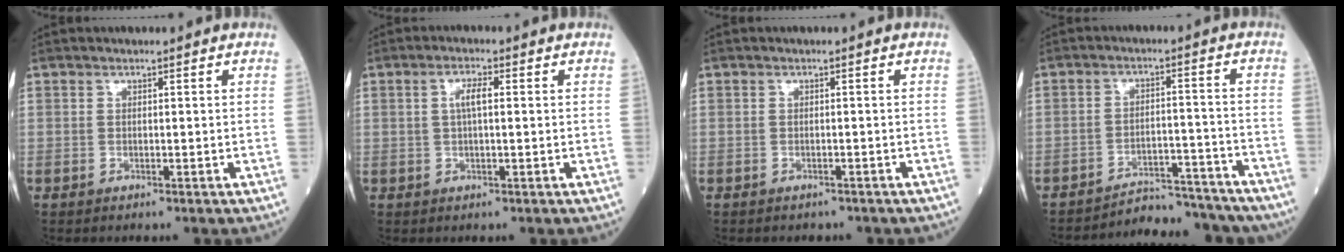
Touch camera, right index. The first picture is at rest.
{"total": 2.9, "force": [0.5, 0.6, 2.8], "torque": [-0.057, 0.007, 0.009]}
{"total": 3.3, "force": [-2.8, 1.4, 0.8], "torque": [-0.014, 0.000, -0.031]}
{"total": 11.2, "force": [-10.9, 2.2, 0.8], "torque": [0.003, 0.026, -0.153]}